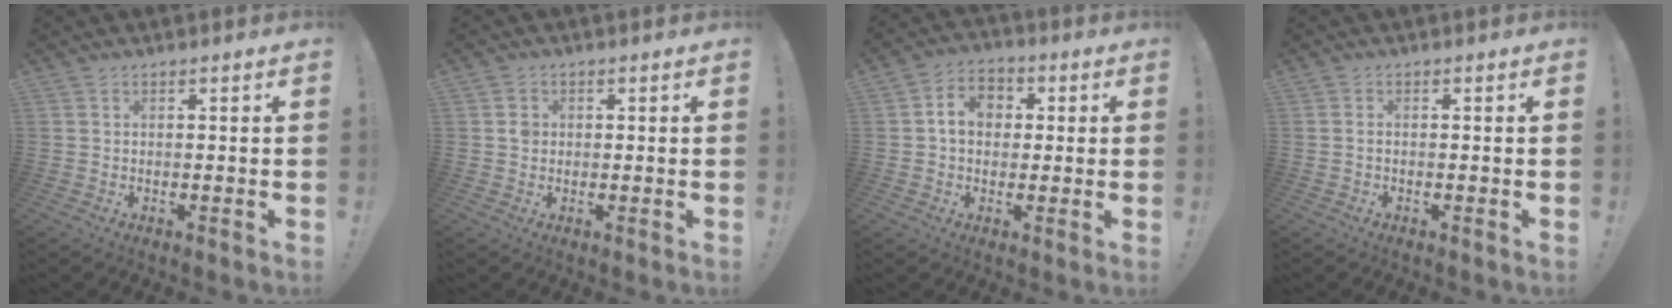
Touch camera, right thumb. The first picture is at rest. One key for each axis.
{"total": 1.9, "fx": 0.1, "fy": 1.8, "fz": 0.6, "tx": -0.002, "ty": 0.001, "tz": -0.002}
{"total": 7.7, "fx": 0.8, "fy": 6.1, "fz": 4.5, "tx": -0.070, "ty": 0.013, "tz": 0.015}
{"total": 0.6, "fx": -0.4, "fy": 0.1, "fz": 0.4, "tx": -0.010, "ty": 0.001, "tz": -0.007}